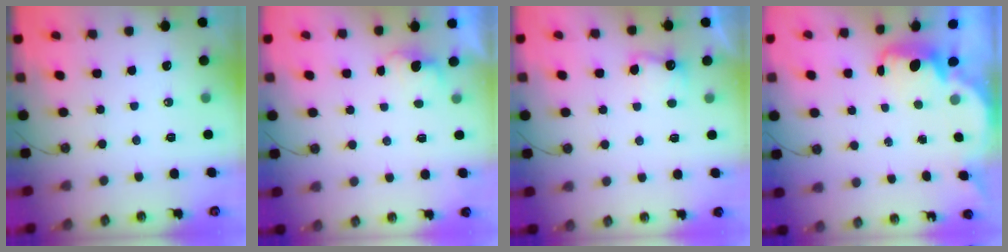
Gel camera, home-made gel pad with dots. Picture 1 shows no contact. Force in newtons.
{"total": 1.5, "press": 1.3, "slide": 0.8}
{"total": 3.0, "press": 2.8, "slide": 0.9}
{"total": 2.2, "press": 2.1, "slide": 0.7}